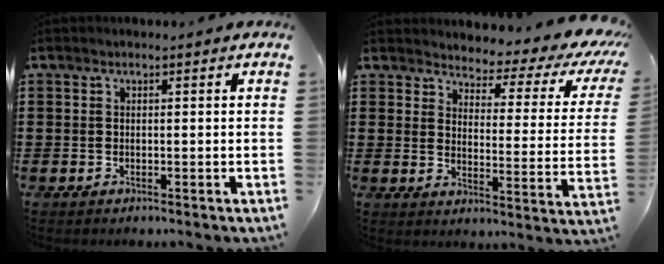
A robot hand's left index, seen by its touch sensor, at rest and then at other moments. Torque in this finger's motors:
{"motor_torque": [2.14, 0.00, 0.60, 0.04]}